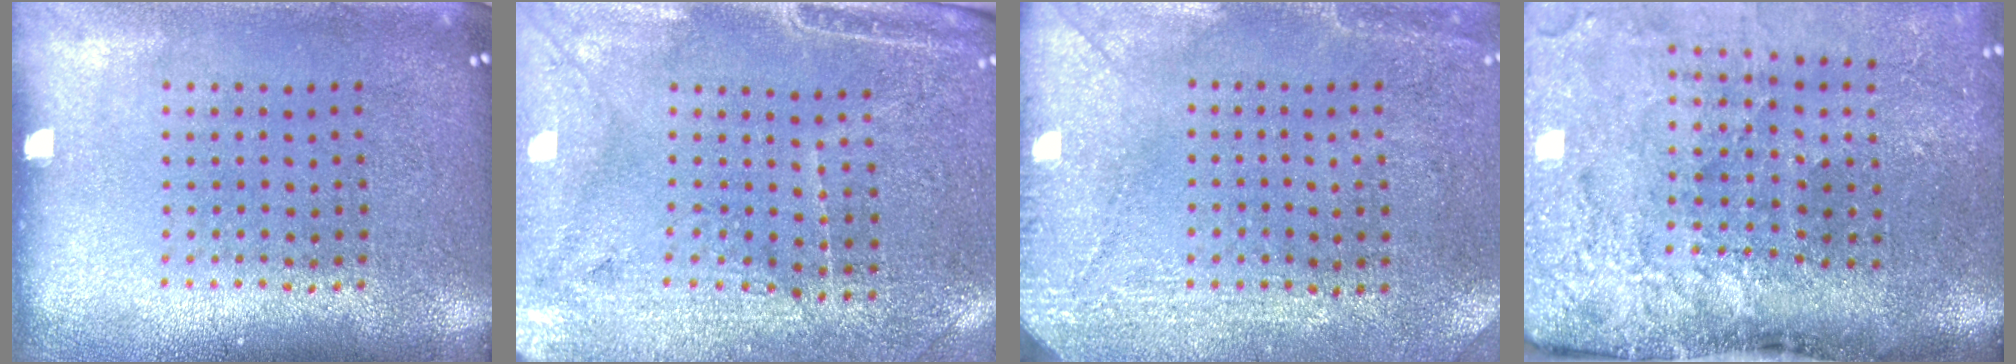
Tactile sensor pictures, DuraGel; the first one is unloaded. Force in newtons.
{"total": 3.0, "press": 2.8, "slide": 1.3}
{"total": 3.0, "press": 2.6, "slide": 1.4}
{"total": 4.7, "press": 3.6, "slide": 3.0}